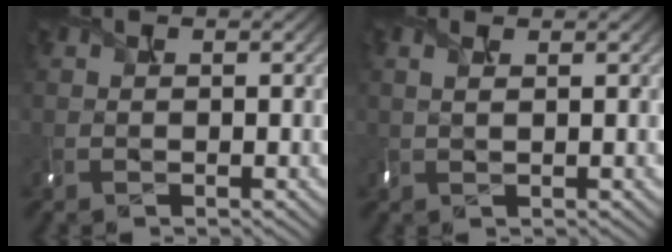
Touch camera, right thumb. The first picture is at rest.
{"total": 1.0, "force": [0.6, 0.2, 0.8], "torque": [-0.017, 0.004, 0.014]}